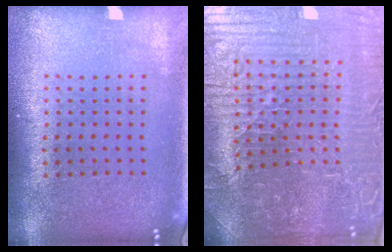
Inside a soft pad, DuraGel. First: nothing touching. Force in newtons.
{"total": 5.9, "press": 5.6, "slide": 1.8}